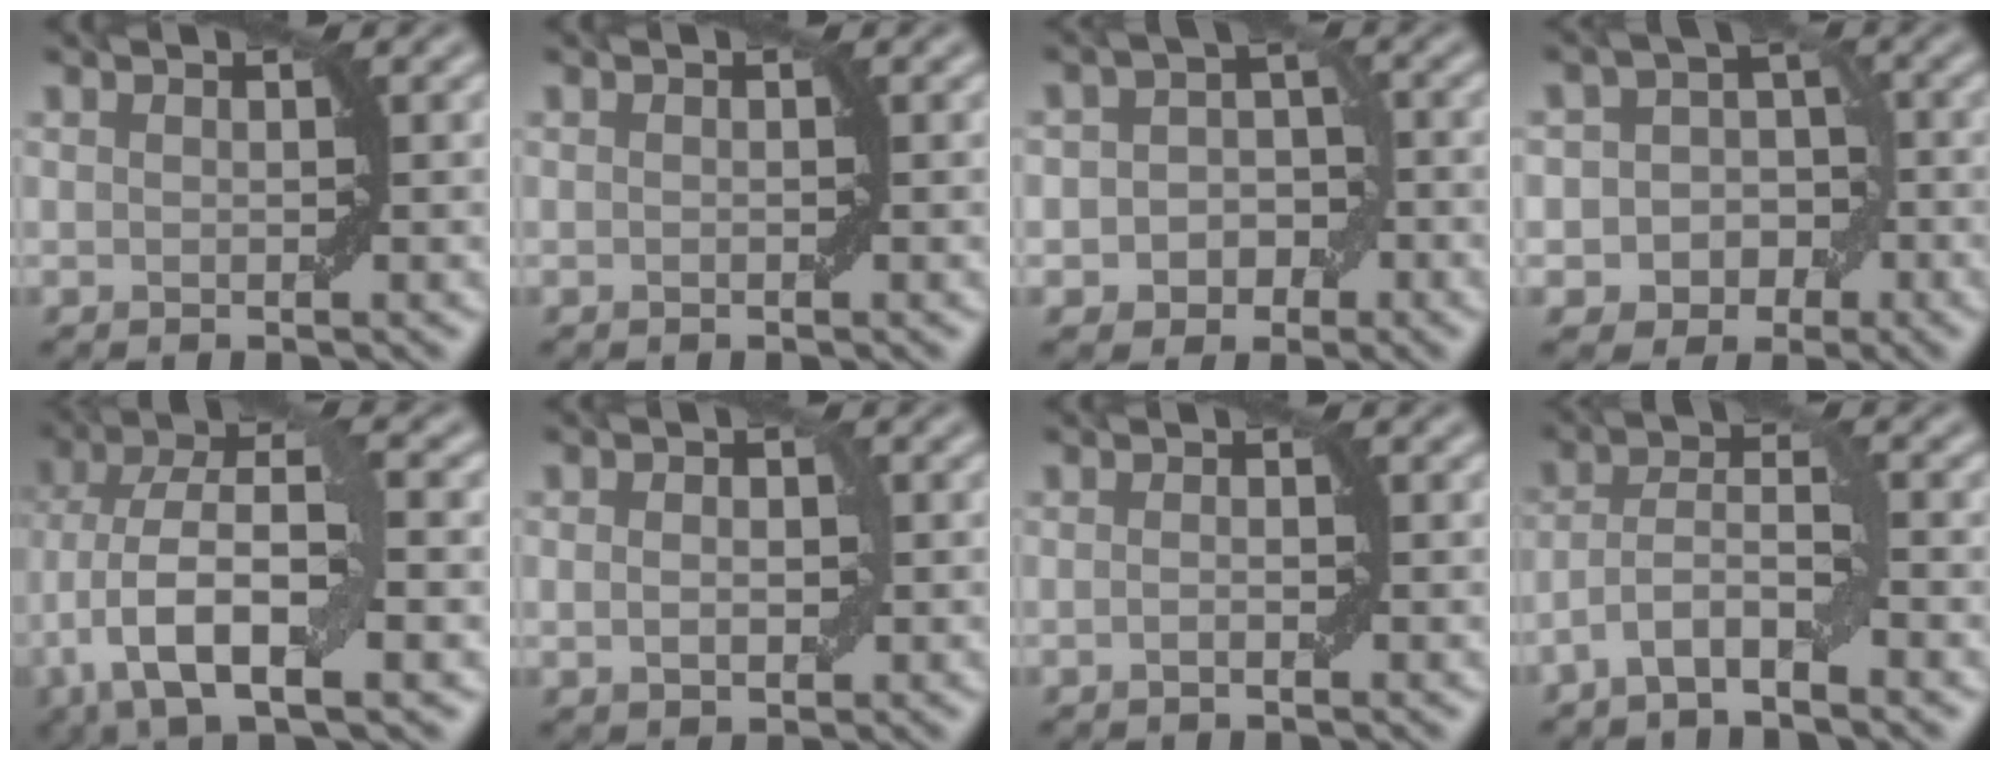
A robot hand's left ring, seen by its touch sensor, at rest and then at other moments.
{"total": 0.0}
{"total": 4.1, "force": [-1.3, 3.4, 2.0], "torque": [-0.002, 0.003, -0.031]}
{"total": 5.8, "force": [-1.8, 5.3, 1.8], "torque": [-0.008, 0.023, -0.050]}
{"total": 10.8, "force": [-2.1, 4.3, 9.7], "torque": [-0.181, 0.010, -0.045]}
{"total": 2.6, "force": [0.1, 1.7, 1.9], "torque": [-0.026, 0.008, 0.000]}
{"total": 0.9, "force": [-0.4, 0.2, 0.8], "torque": [-0.015, 0.002, -0.007]}
{"total": 3.9, "force": [-2.0, 1.0, 3.2], "torque": [-0.064, 0.012, -0.045]}